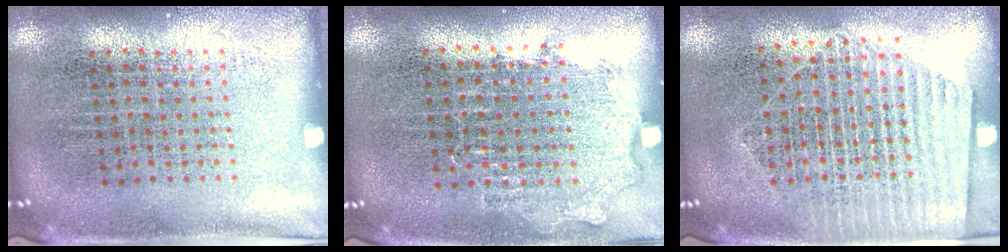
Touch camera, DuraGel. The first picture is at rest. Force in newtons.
{"total": 0.8, "press": 0.7, "slide": 0.2}
{"total": 1.6, "press": 1.5, "slide": 0.6}